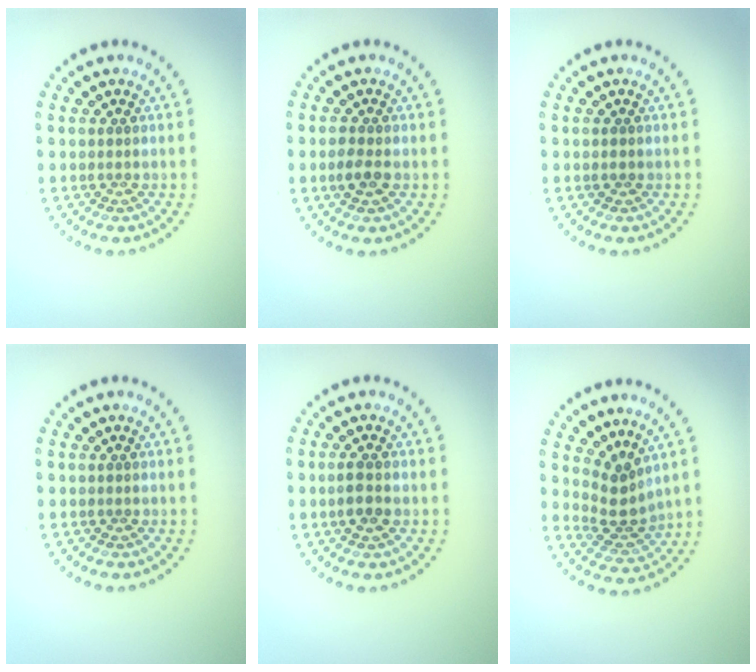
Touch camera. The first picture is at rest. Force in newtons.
{"total": 1.7, "press": 1.7, "slide": 0.1}
{"total": 0.5, "press": 0.5, "slide": 0.1}
{"total": 0.0}
{"total": 1.8, "press": 1.7, "slide": 0.4}
{"total": 2.9, "press": 2.0, "slide": 2.1}